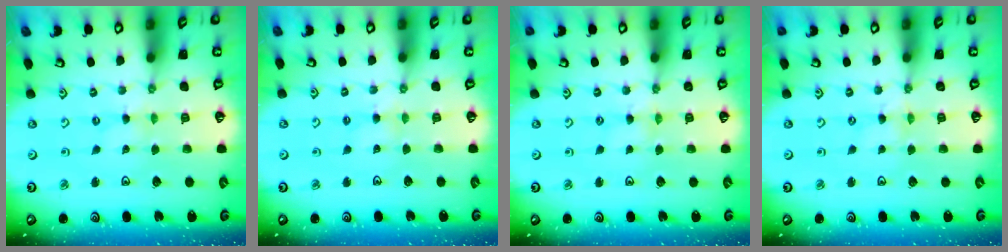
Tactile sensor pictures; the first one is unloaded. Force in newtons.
{"total": 2.3, "press": 2.3, "slide": 0.4}
{"total": 2.1, "press": 2.1, "slide": 0.4}
{"total": 0.0}